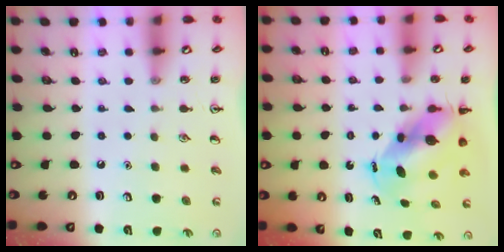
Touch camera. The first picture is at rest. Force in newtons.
{"total": 8.0, "press": 7.8, "slide": 1.7}